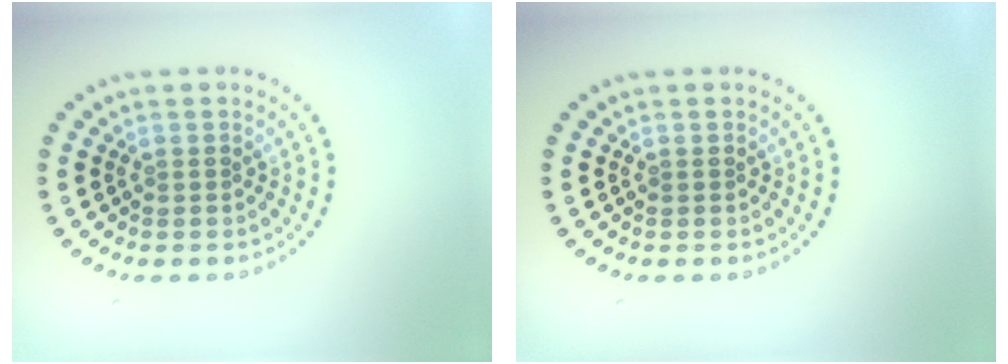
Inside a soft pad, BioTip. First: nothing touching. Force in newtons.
{"total": 0.0}